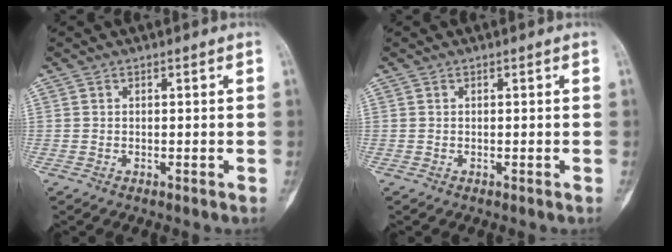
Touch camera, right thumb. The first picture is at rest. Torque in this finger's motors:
{"motor_torque": [2.51, 2.51, -0.01, -0.01, 0.00]}